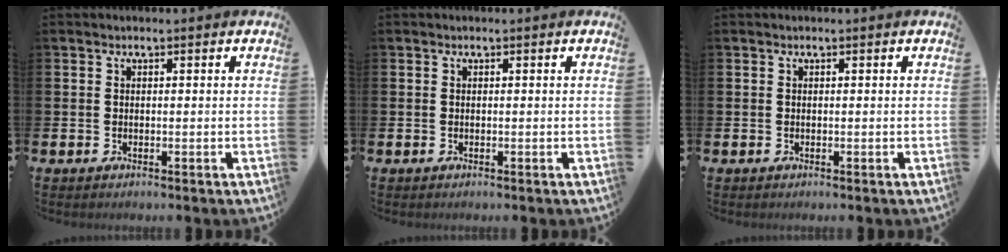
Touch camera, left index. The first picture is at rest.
{"total": 0.0}
{"total": 0.0}